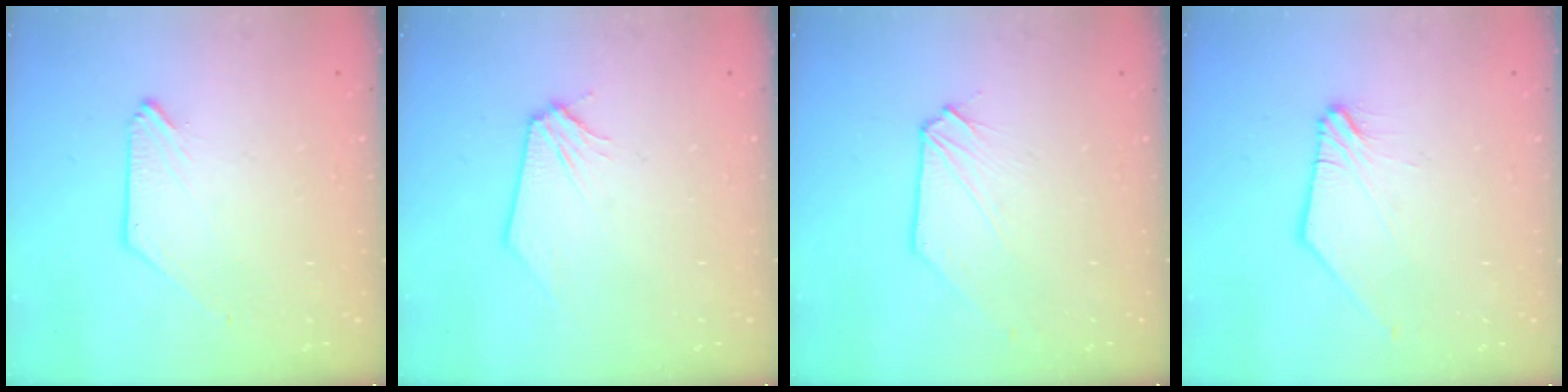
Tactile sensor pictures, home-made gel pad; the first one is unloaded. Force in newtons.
{"total": 0.0}
{"total": 0.6, "press": 0.6, "slide": 0.1}
{"total": 1.0, "press": 1.0, "slide": 0.2}